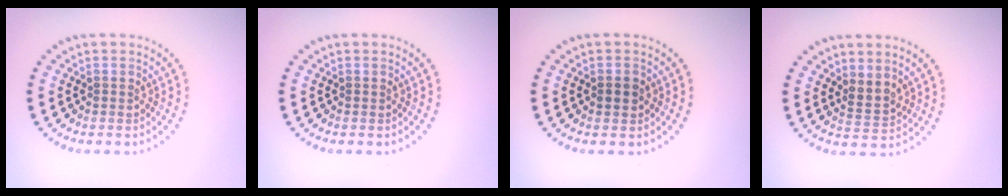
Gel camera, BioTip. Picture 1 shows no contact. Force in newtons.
{"total": 0.0}
{"total": 1.5, "press": 1.5, "slide": 0.1}
{"total": 2.0, "press": 1.5, "slide": 1.3}